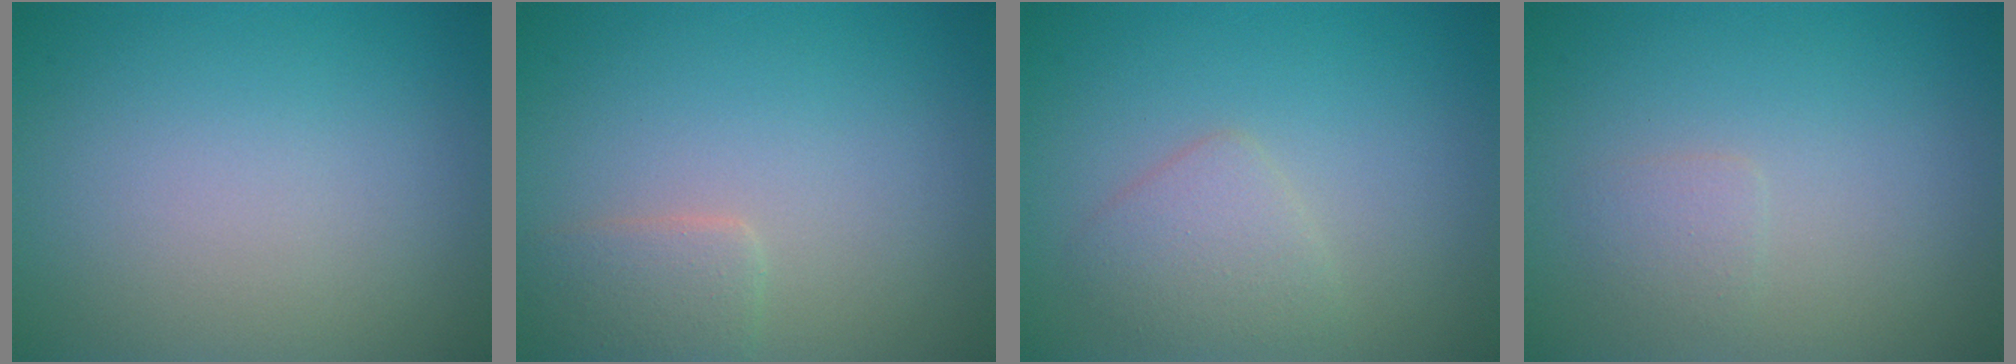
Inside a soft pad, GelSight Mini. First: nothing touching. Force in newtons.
{"total": 2.1, "press": 2.1, "slide": 0.1}
{"total": 2.2, "press": 2.2, "slide": 0.2}
{"total": 1.1, "press": 1.1, "slide": 0.1}